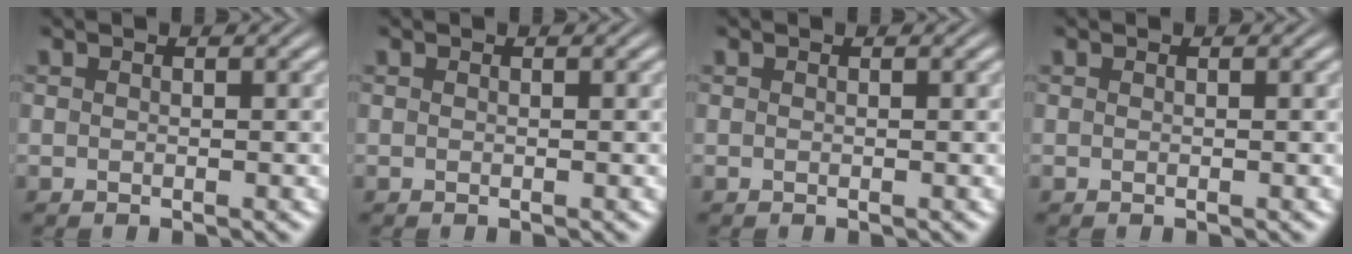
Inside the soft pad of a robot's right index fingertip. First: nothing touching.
{"total": 0.0}
{"total": 0.0}
{"total": 0.0}